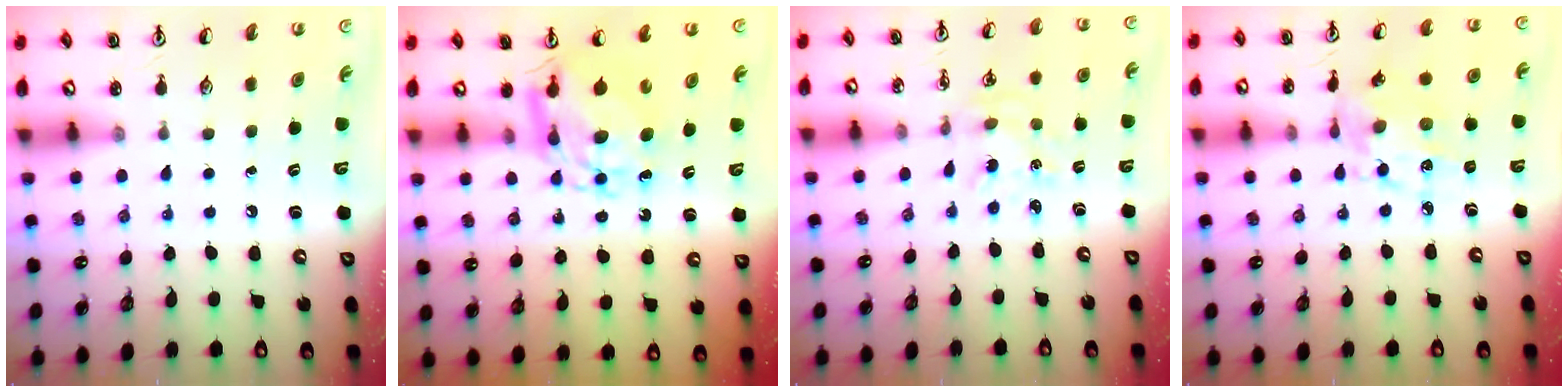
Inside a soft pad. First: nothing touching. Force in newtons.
{"total": 10.0, "press": 9.9, "slide": 1.0}
{"total": 1.7, "press": 1.7, "slide": 0.3}
{"total": 9.2, "press": 9.2, "slide": 0.7}